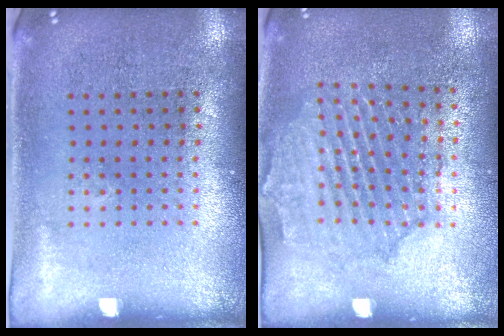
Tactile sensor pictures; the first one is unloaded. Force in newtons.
{"total": 1.6, "press": 1.6, "slide": 0.2}